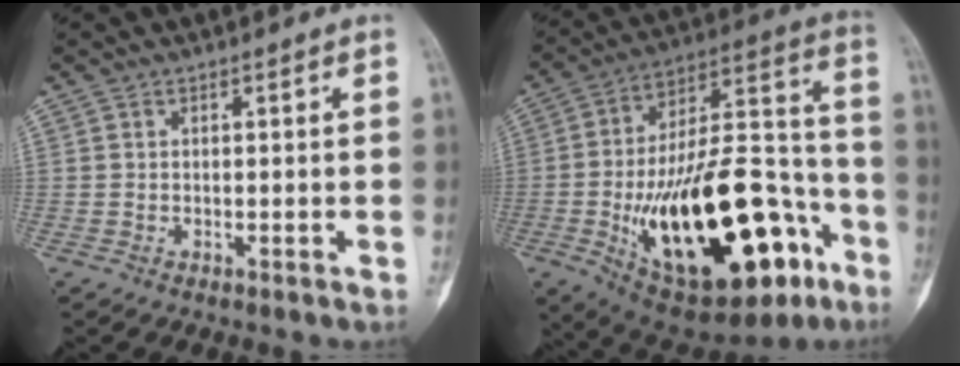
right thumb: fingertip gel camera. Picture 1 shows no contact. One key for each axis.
{"total": 36.0, "fx": -12.6, "fy": 15.9, "fz": 29.7, "tx": -0.457, "ty": 0.047, "tz": -0.176}